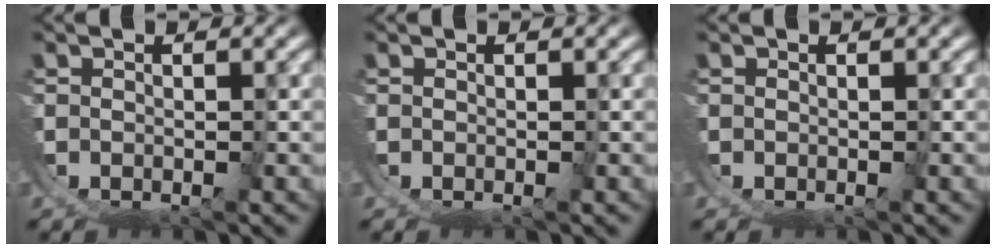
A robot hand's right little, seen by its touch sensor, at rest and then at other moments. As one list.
[{"total": 0.0}, {"total": 0.0}]